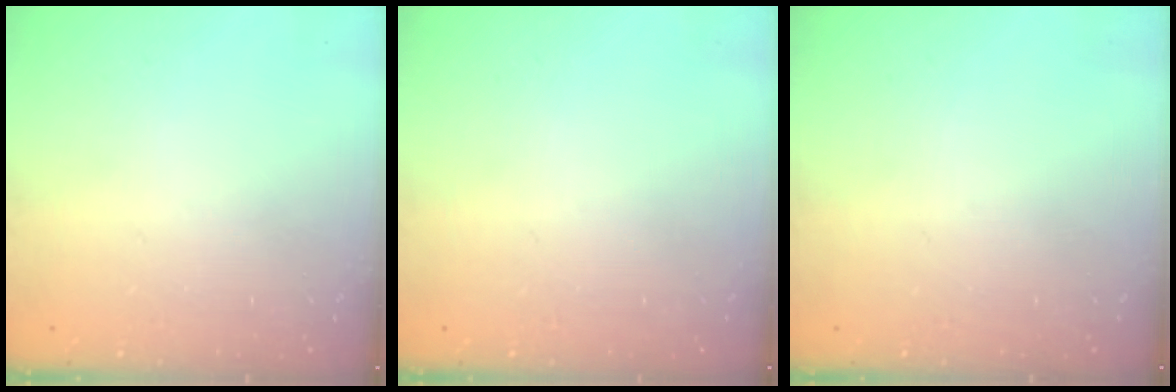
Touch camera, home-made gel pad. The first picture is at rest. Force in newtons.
{"total": 0.0}
{"total": 0.0}